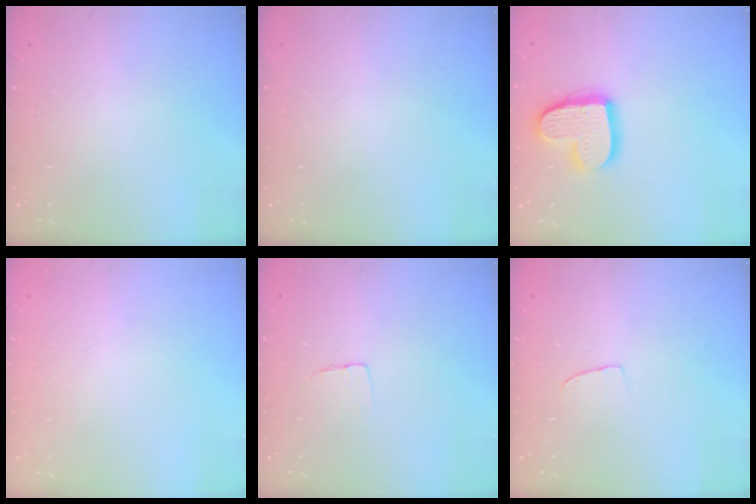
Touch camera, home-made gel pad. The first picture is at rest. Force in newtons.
{"total": 0.0}
{"total": 14.9, "press": 14.8, "slide": 1.1}
{"total": 0.0}
{"total": 3.9, "press": 3.9, "slide": 0.3}
{"total": 2.5, "press": 2.5, "slide": 0.1}